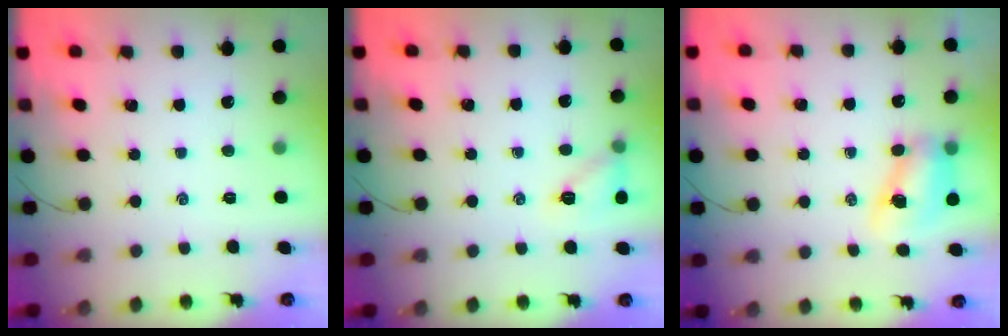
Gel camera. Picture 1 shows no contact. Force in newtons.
{"total": 8.7, "press": 8.7, "slide": 0.9}
{"total": 8.2, "press": 8.1, "slide": 1.0}